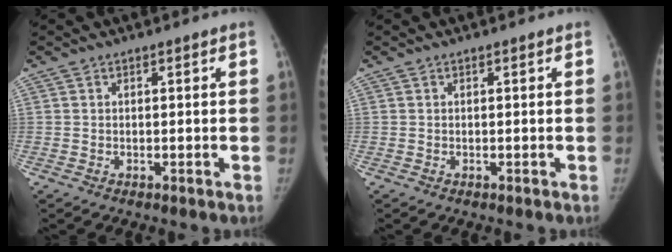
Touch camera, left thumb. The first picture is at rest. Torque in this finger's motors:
{"motor_torque": [0.00, 0.00, 0.35, -0.28, 0.00]}